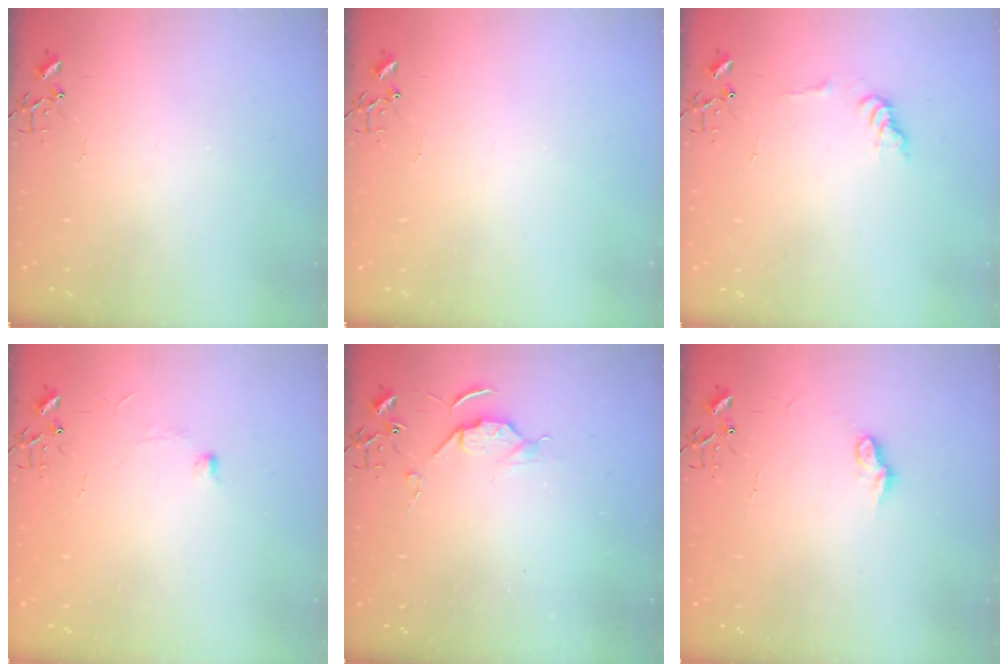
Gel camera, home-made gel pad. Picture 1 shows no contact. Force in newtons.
{"total": 0.0}
{"total": 7.3, "press": 7.3, "slide": 0.3}
{"total": 4.4, "press": 4.3, "slide": 0.6}
{"total": 5.2, "press": 5.2, "slide": 0.7}
{"total": 6.9, "press": 6.9, "slide": 0.2}